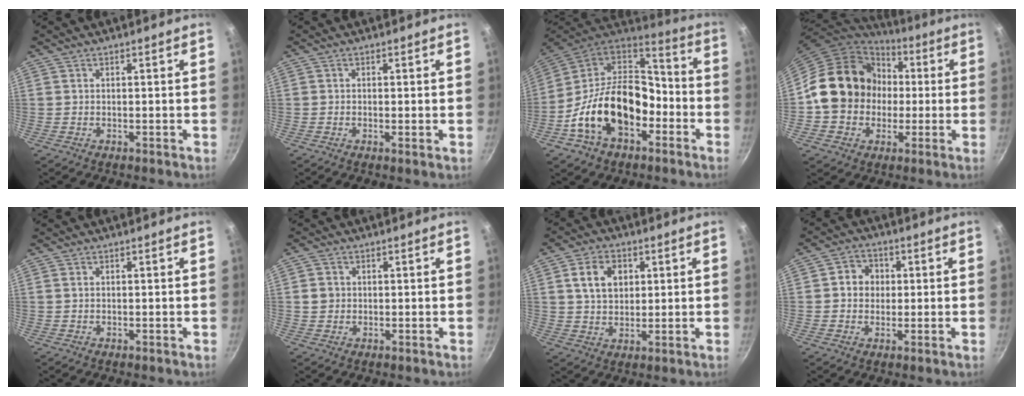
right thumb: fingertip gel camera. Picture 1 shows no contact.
{"total": 0.8, "force": [-0.1, 0.2, 0.8], "torque": [-0.014, -0.003, -0.004]}
{"total": 22.4, "force": [-6.2, 14.9, 15.5], "torque": [-0.251, 0.065, -0.110]}
{"total": 17.9, "force": [0.6, 15.5, 9.0], "torque": [-0.117, 0.030, 0.003]}
{"total": 0.6, "force": [0.2, 0.4, 0.4], "torque": [-0.009, 0.001, 0.002]}
{"total": 2.6, "force": [0.2, 2.4, 1.0], "torque": [-0.010, 0.005, 0.001]}
{"total": 8.0, "force": [2.3, 5.9, 5.0], "torque": [-0.068, 0.001, 0.038]}
{"total": 5.5, "force": [0.6, 4.9, 2.3], "torque": [-0.008, 0.005, 0.000]}